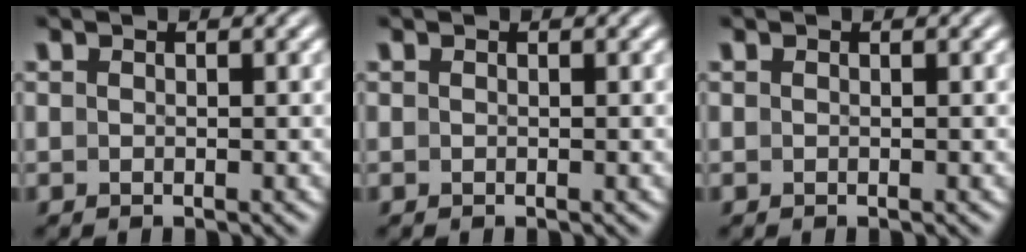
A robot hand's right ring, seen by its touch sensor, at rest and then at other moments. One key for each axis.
{"total": 0.0}
{"total": 0.0}